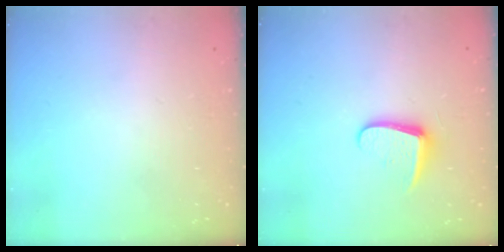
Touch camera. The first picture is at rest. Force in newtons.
{"total": 8.9, "press": 8.8, "slide": 0.8}